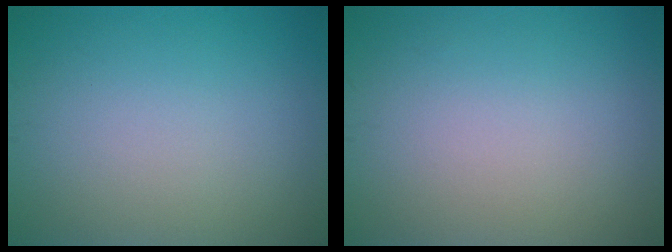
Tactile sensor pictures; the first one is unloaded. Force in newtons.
{"total": 0.0}